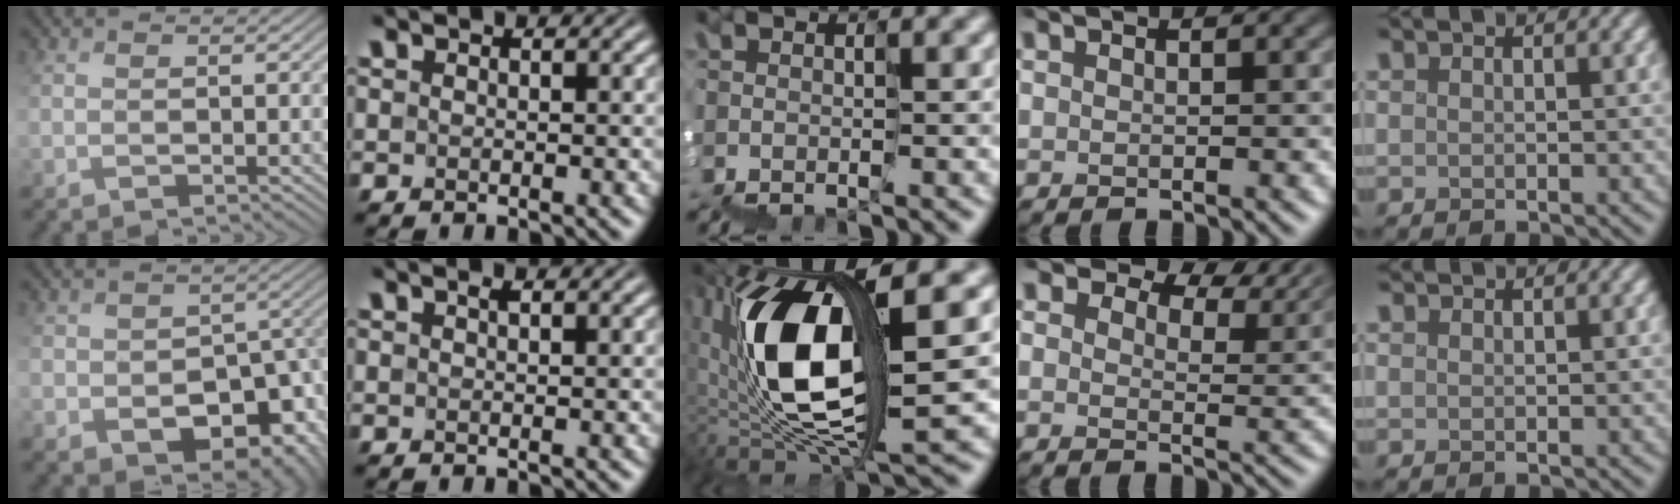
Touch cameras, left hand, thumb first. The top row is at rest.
{"thumb": {"total": 14.7, "force": [-6.5, 10.8, 7.6], "torque": [-0.108, -0.045, -0.088]}, "index": {"total": 0.8, "force": [0.6, 0.2, 0.5], "torque": [-0.005, -0.001, 0.009]}, "middle": {"total": 10.7, "force": [2.8, 3.1, 9.9], "torque": [-0.197, 0.007, 0.058]}, "ring": {"total": 5.7, "force": [4.3, 2.9, 2.4], "torque": [-0.041, -0.007, 0.053]}, "little": {"total": 1.5, "force": [1.4, 0.1, 0.4], "torque": [0.001, 0.005, 0.019]}}